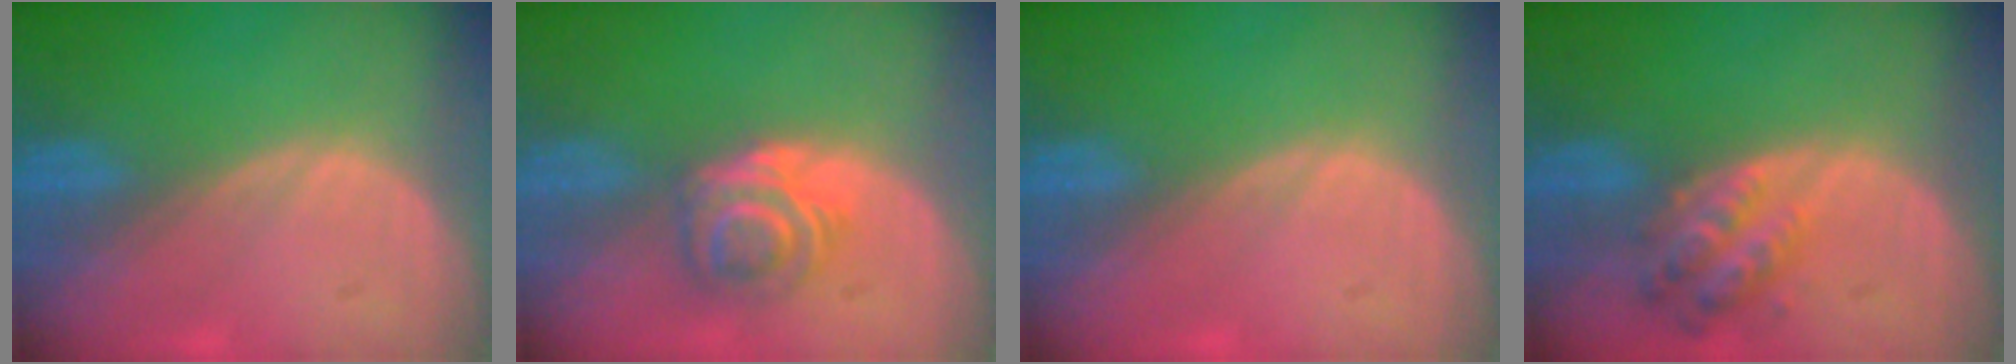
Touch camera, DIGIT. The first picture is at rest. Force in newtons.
{"total": 6.2, "press": 5.1, "slide": 3.6}
{"total": 0.0}
{"total": 6.0, "press": 5.6, "slide": 2.3}